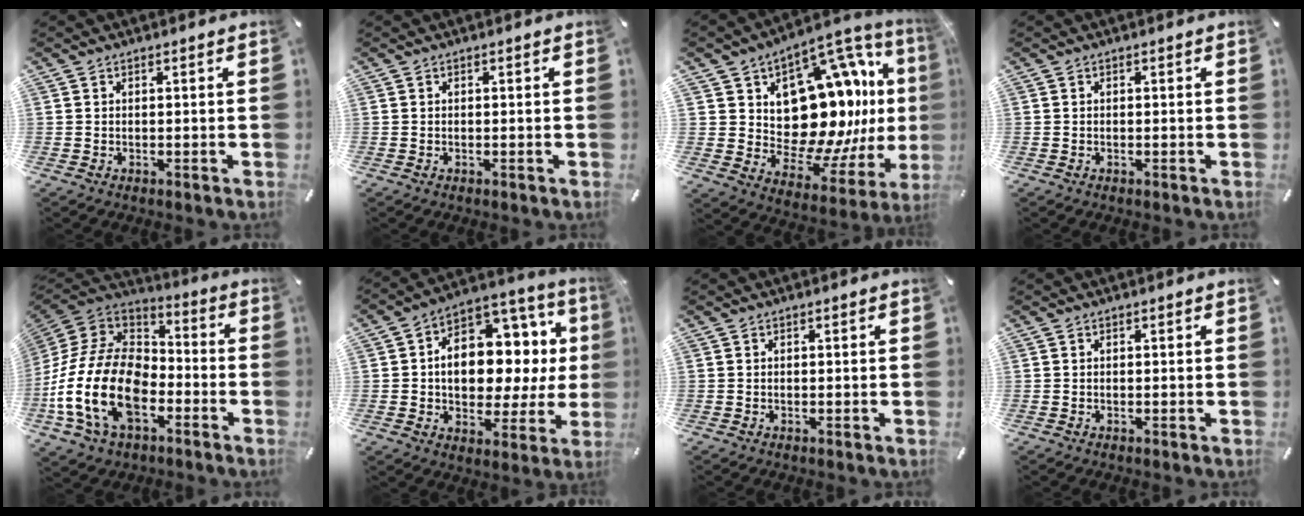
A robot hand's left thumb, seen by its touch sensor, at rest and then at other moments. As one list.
[{"total": 0.0}, {"total": 23.3, "force": [4.6, 16.8, 15.5], "torque": [-0.245, -0.070, 0.123]}, {"total": 0.0}, {"total": 22.9, "force": [-8.6, 14.9, 15.1], "torque": [-0.326, 0.043, -0.144]}, {"total": 15.0, "force": [0.8, 10.9, 10.3], "torque": [-0.156, -0.018, 0.018]}, {"total": 0.0}, {"total": 0.0}]